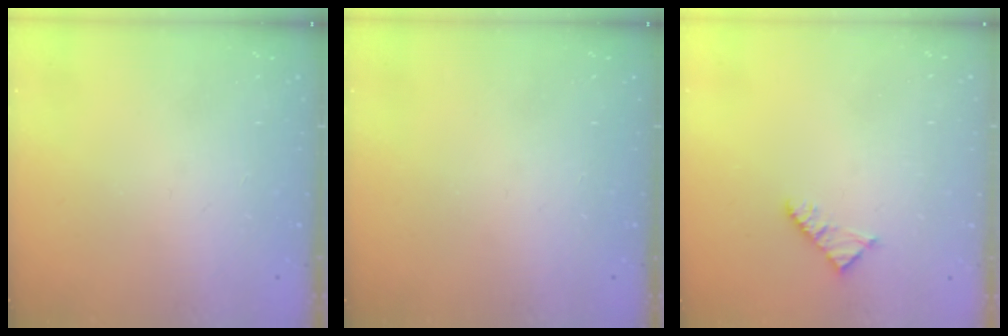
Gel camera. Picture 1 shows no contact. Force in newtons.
{"total": 0.0}
{"total": 2.3, "press": 2.3, "slide": 0.4}